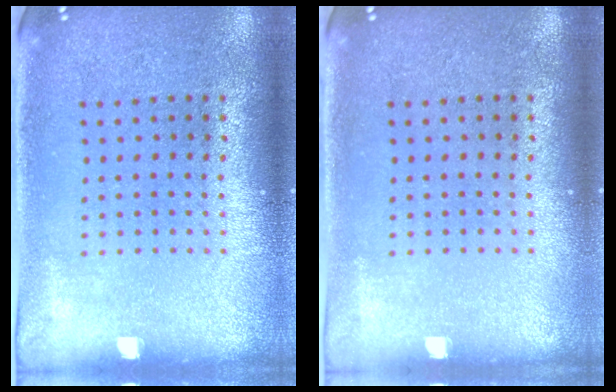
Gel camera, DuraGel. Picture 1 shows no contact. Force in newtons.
{"total": 0.0}